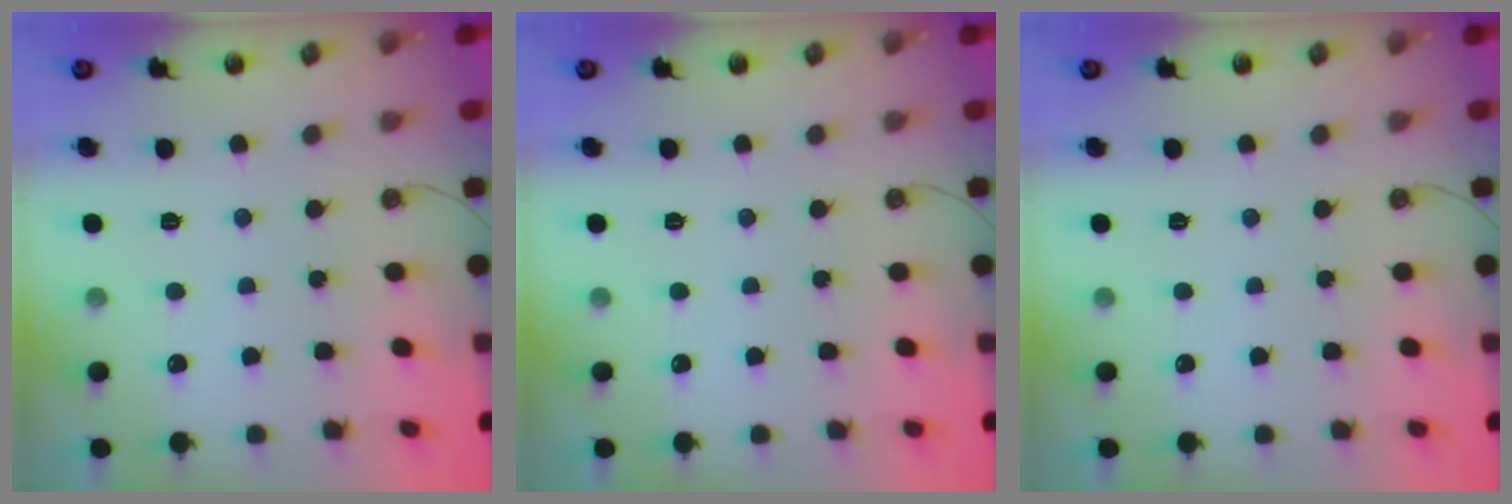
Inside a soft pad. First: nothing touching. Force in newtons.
{"total": 0.0}
{"total": 0.0}